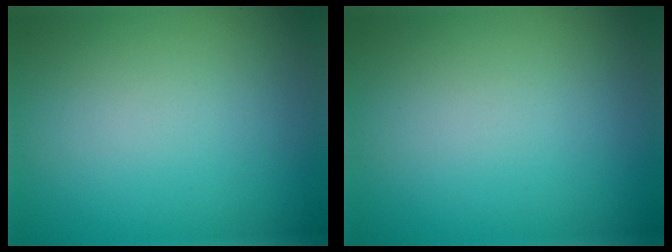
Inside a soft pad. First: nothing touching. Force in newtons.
{"total": 0.0}